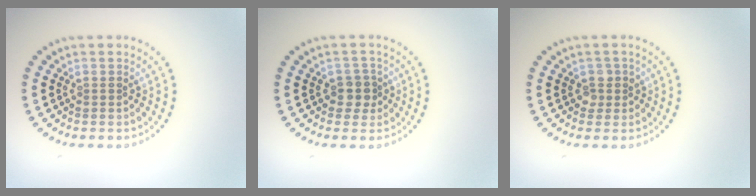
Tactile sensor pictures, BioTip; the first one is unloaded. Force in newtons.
{"total": 1.9, "press": 1.6, "slide": 1.0}
{"total": 1.3, "press": 1.2, "slide": 0.7}